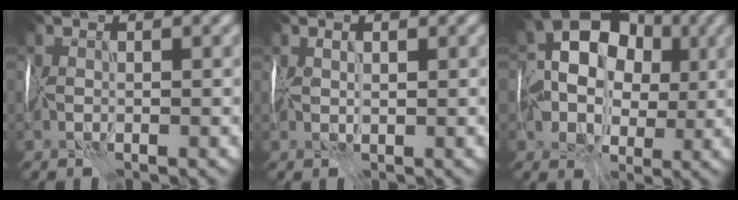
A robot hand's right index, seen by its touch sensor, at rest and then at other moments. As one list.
[{"total": 0.8, "force": [0.7, 0.1, 0.4], "torque": [-0.006, 0.008, 0.014]}, {"total": 9.6, "force": [1.1, 7.5, 6.0], "torque": [-0.078, 0.025, 0.002]}]